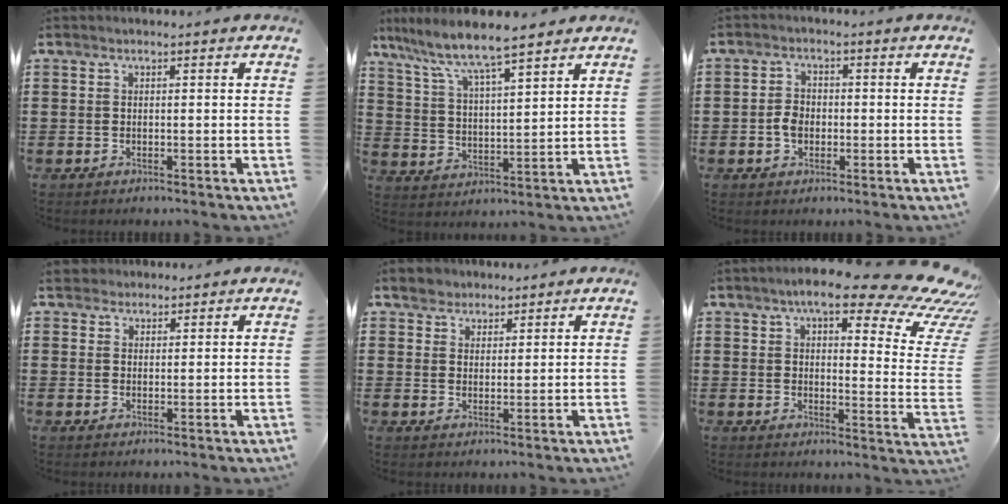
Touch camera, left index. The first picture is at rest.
{"total": 6.4, "force": [5.5, 0.5, 3.3], "torque": [-0.088, -0.032, 0.090]}
{"total": 3.1, "force": [-0.8, 2.3, 1.9], "torque": [-0.047, 0.001, -0.018]}
{"total": 2.3, "force": [2.0, 1.2, 0.1], "torque": [-0.009, 0.008, 0.038]}
{"total": 2.7, "force": [2.1, 1.7, -0.3], "torque": [-0.007, 0.010, 0.041]}
{"total": 13.2, "force": [9.1, 3.2, 9.0], "torque": [-0.146, -0.052, 0.148]}